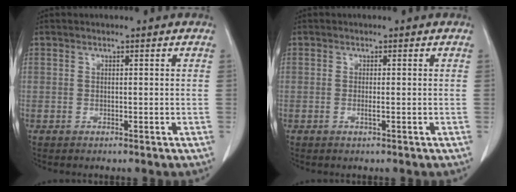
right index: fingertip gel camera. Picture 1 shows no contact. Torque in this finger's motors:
{"motor_torque": [0.01, -0.04, -0.04, -0.01]}